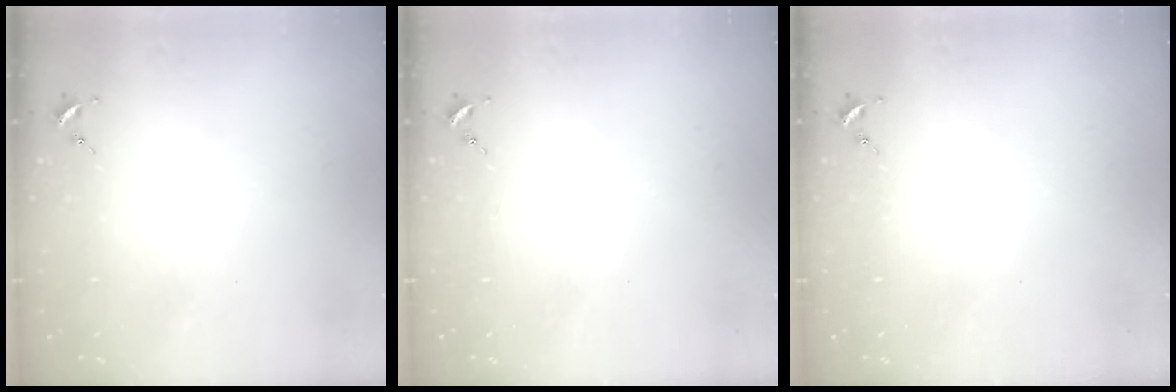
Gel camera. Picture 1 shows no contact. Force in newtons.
{"total": 0.0}
{"total": 0.0}